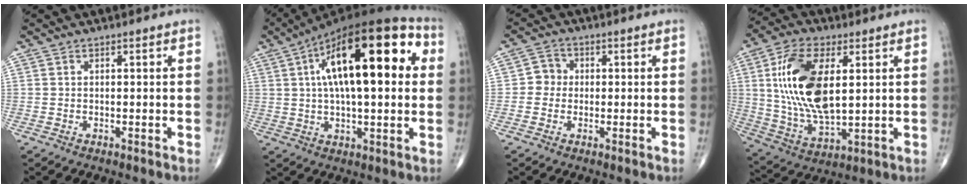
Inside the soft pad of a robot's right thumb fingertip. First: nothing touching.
{"total": 24.4, "force": [5.6, 9.3, 21.9], "torque": [-0.343, 0.028, 0.075]}
{"total": 3.4, "force": [-0.2, 3.2, 1.1], "torque": [0.005, 0.009, -0.012]}
{"total": 17.9, "force": [3.7, 8.8, 15.2], "torque": [-0.290, -0.015, 0.074]}